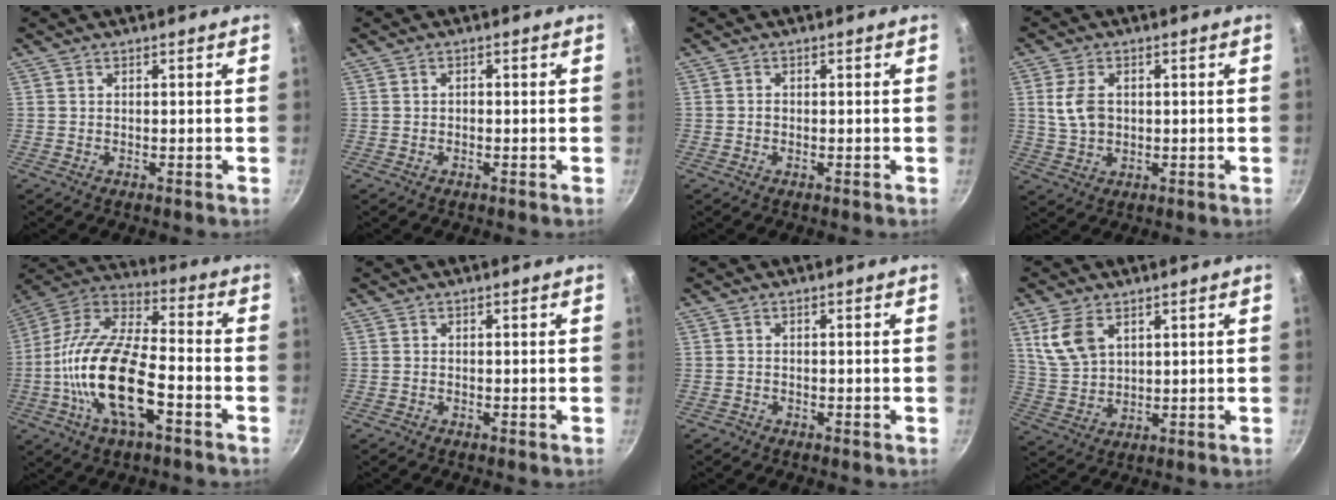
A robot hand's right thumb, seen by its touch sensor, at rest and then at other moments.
{"total": 0.5, "force": [-0.2, 0.4, 0.3], "torque": [-0.006, 0.004, -0.004]}
{"total": 0.6, "force": [-0.2, 0.6, 0.2], "torque": [-0.003, 0.003, -0.005]}
{"total": 6.2, "force": [0.8, 4.3, 4.4], "torque": [-0.080, 0.003, 0.017]}
{"total": 20.8, "force": [-6.4, 8.8, 17.7], "torque": [-0.334, 0.038, -0.138]}
{"total": 0.0}
{"total": 0.7, "force": [-0.6, 0.4, 0.0], "torque": [-0.008, 0.009, -0.009]}
{"total": 8.0, "force": [3.8, 4.8, 5.1], "torque": [-0.096, -0.016, 0.085]}